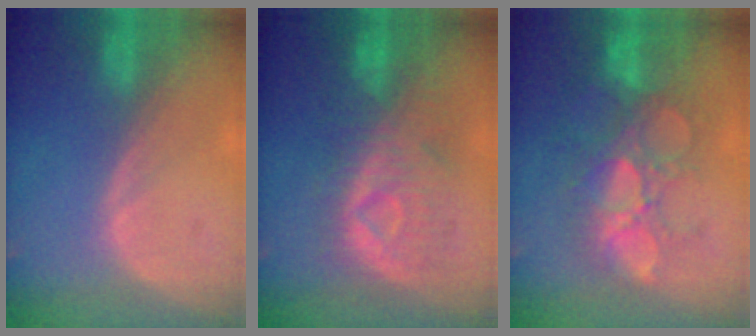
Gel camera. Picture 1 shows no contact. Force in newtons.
{"total": 9.4, "press": 9.0, "slide": 2.4}
{"total": 11.0, "press": 9.5, "slide": 5.5}